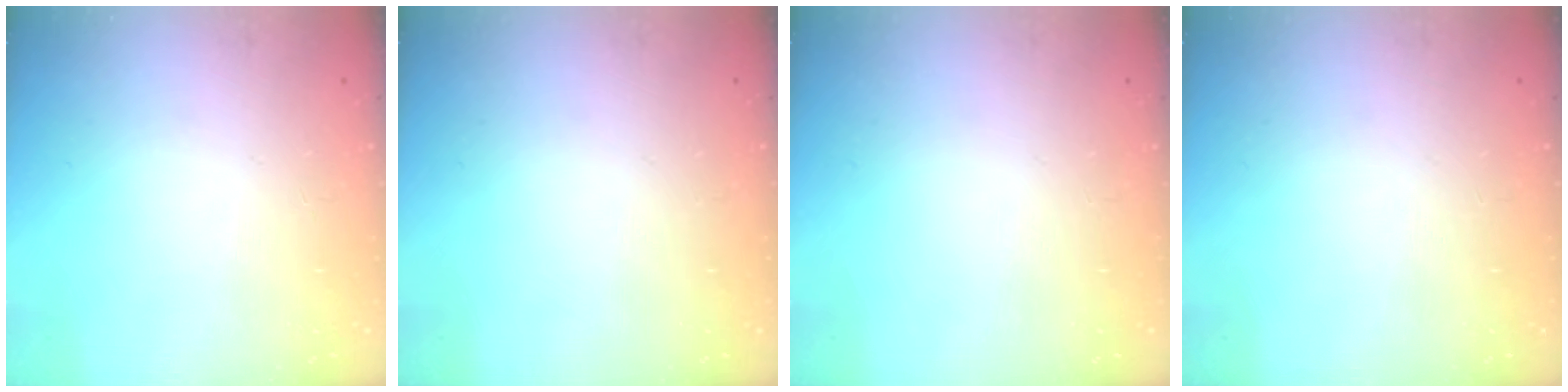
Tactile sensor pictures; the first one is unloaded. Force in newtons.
{"total": 0.0}
{"total": 0.0}
{"total": 0.0}